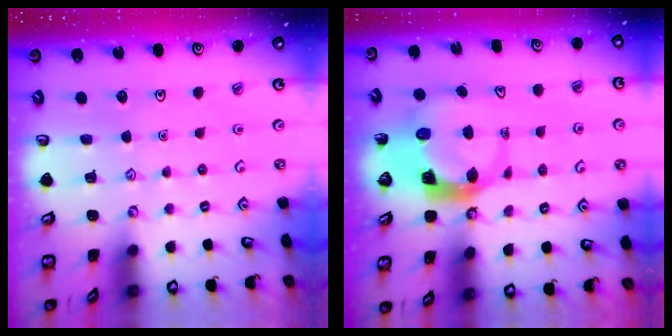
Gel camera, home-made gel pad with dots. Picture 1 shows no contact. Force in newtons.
{"total": 5.8, "press": 5.7, "slide": 0.7}